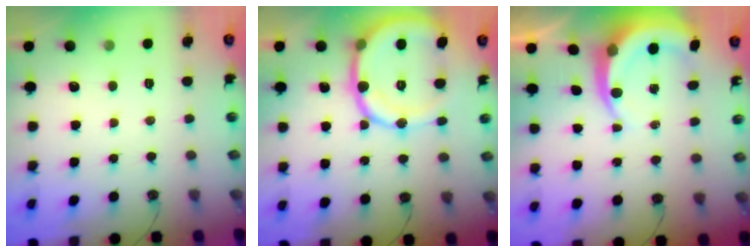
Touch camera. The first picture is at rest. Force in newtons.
{"total": 18.9, "press": 18.6, "slide": 3.3}
{"total": 7.1, "press": 7.0, "slide": 1.1}